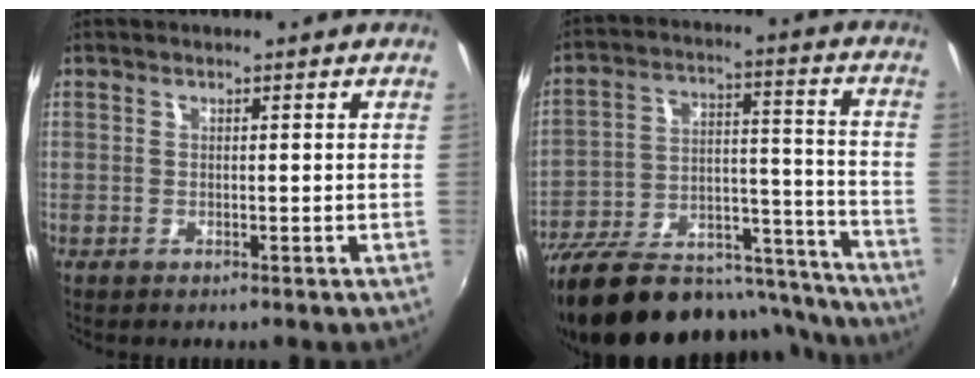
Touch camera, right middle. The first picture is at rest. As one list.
[{"total": 29.3, "force": [-22.8, 11.7, 14.1], "torque": [-0.260, 0.020, -0.318]}]